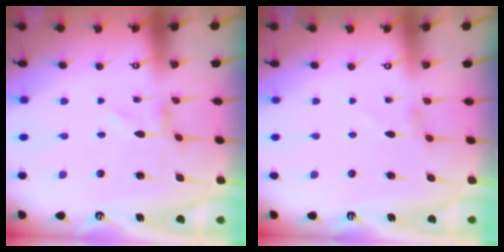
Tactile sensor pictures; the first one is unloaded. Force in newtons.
{"total": 2.5, "press": 2.5, "slide": 0.4}